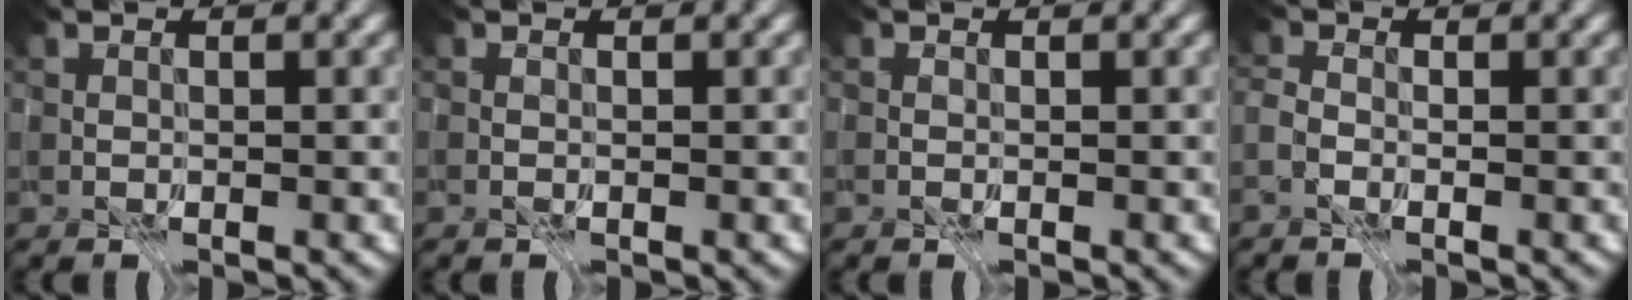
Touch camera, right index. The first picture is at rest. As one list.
[{"total": 0.0}, {"total": 0.0}, {"total": 2.4, "force": [-2.3, -0.1, -0.3], "torque": [0.035, -0.003, -0.065]}]